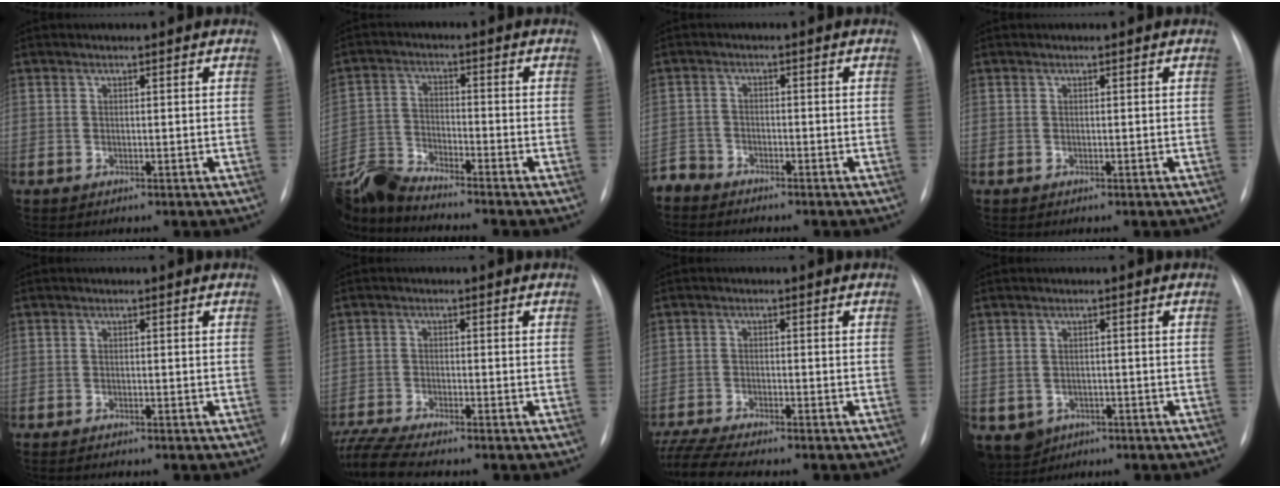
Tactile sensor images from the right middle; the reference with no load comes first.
{"total": 11.2, "force": [-10.7, -0.6, 3.3], "torque": [-0.081, -0.007, -0.210]}
{"total": 3.5, "force": [-3.3, 0.9, -0.6], "torque": [0.014, -0.006, -0.067]}
{"total": 0.0}
{"total": 2.3, "force": [-2.0, 0.1, 1.1], "torque": [-0.016, -0.004, -0.025]}
{"total": 7.8, "force": [-7.1, -0.6, 3.1], "torque": [-0.063, -0.016, -0.127]}
{"total": 9.0, "force": [-8.0, 0.0, 3.9], "torque": [-0.073, -0.016, -0.135]}
{"total": 4.9, "force": [-2.5, 4.1, 1.2], "torque": [-0.022, 0.005, -0.028]}